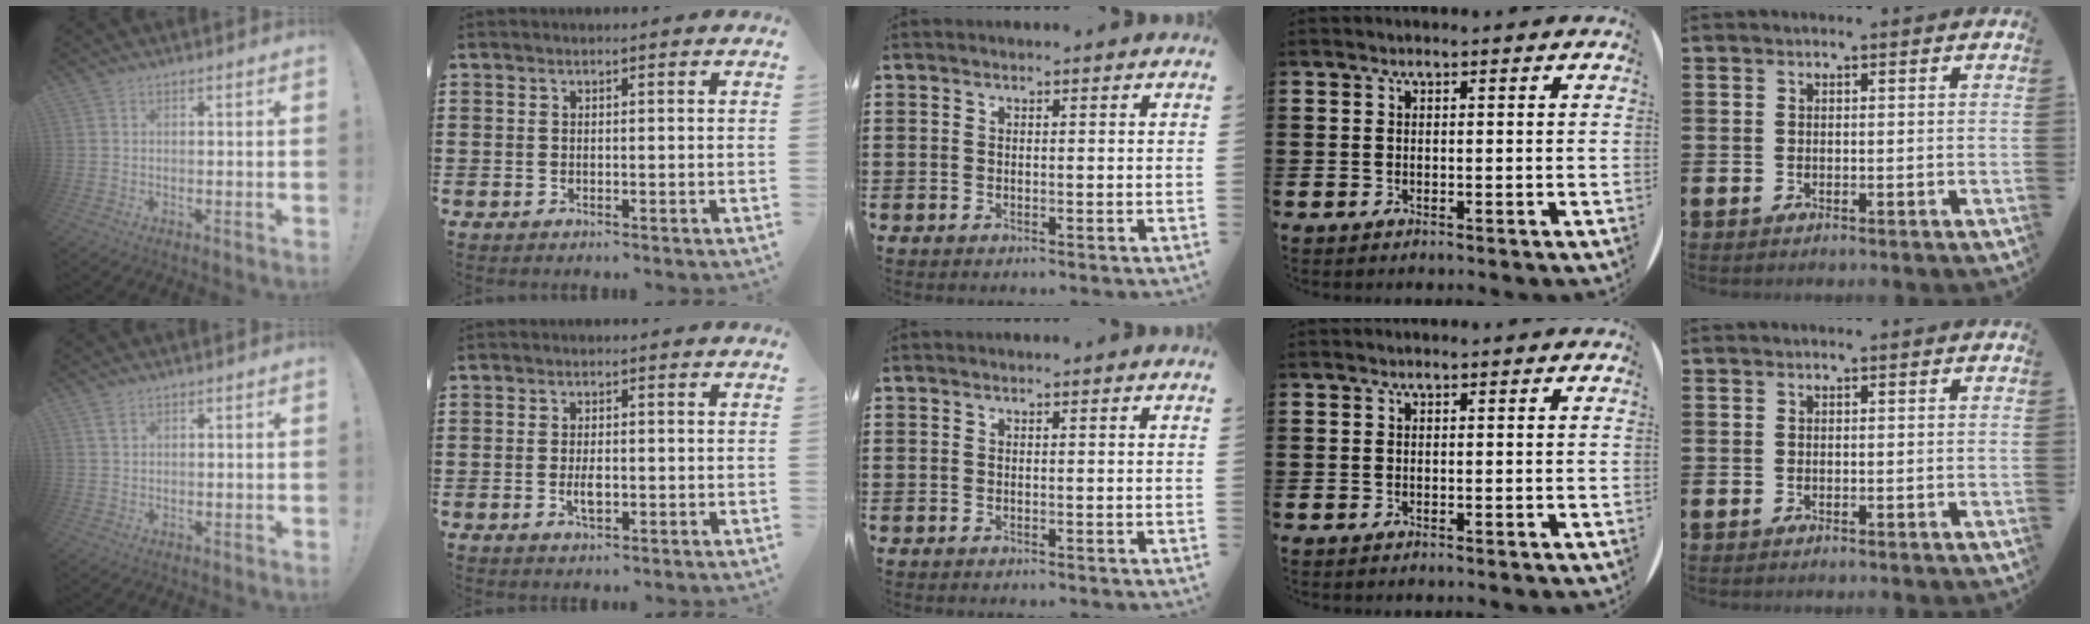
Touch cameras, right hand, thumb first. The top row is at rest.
{"thumb": {"total": 2.0, "force": [1.3, 1.1, 1.1], "torque": [-0.020, -0.001, 0.024]}, "index": {"total": 2.8, "force": [-0.6, 1.1, 2.5], "torque": [-0.054, -0.002, -0.012]}}